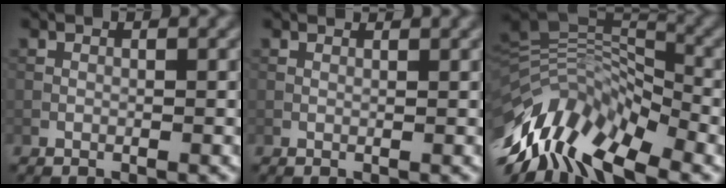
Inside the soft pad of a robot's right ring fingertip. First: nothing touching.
{"total": 0.7, "force": [0.6, 0.0, 0.4], "torque": [-0.014, -0.001, 0.006]}
{"total": 12.9, "force": [-5.9, 6.6, 9.4], "torque": [-0.197, 0.019, -0.119]}